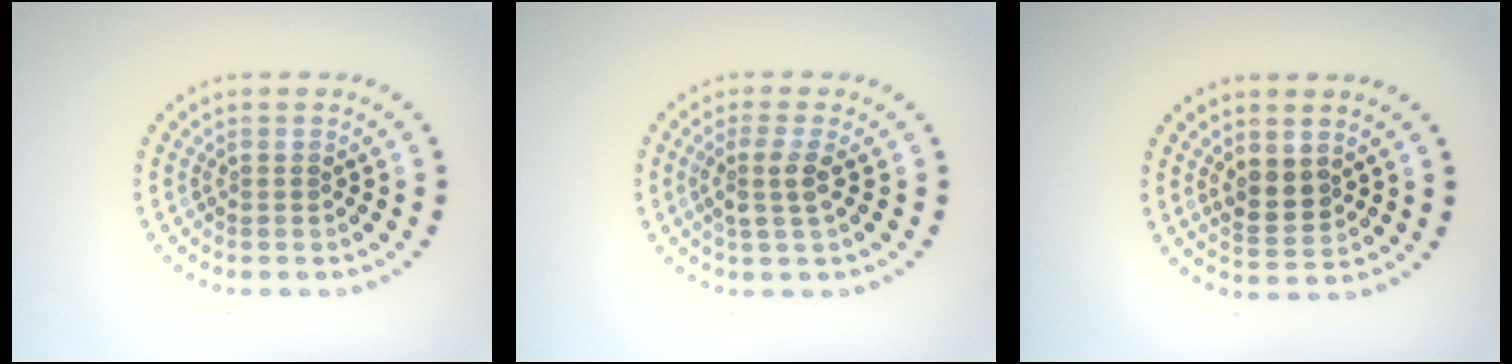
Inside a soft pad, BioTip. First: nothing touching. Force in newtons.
{"total": 2.2, "press": 1.8, "slide": 1.2}
{"total": 2.6, "press": 2.5, "slide": 0.7}